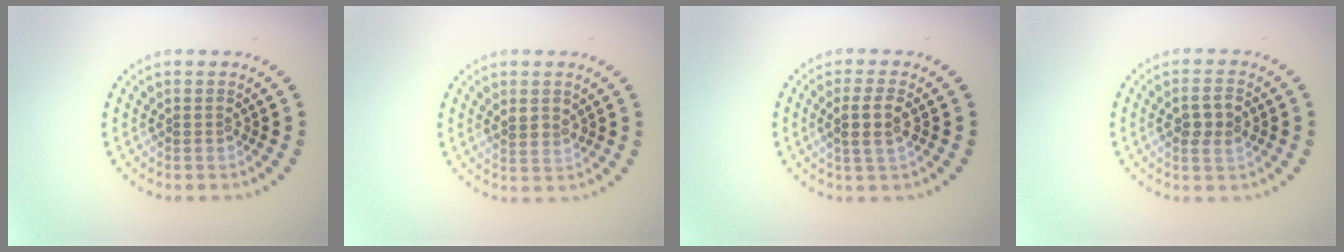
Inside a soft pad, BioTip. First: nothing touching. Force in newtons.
{"total": 1.2, "press": 1.0, "slide": 0.6}
{"total": 2.6, "press": 2.4, "slide": 1.1}
{"total": 2.5, "press": 2.4, "slide": 0.4}